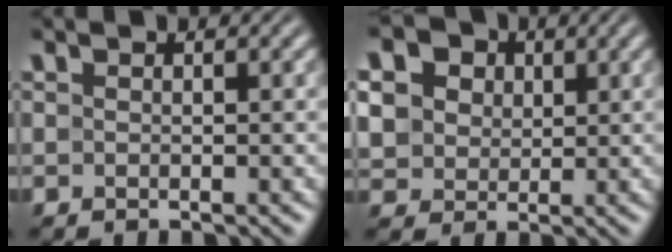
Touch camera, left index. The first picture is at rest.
{"total": 11.4, "force": [4.5, 8.9, 5.4], "torque": [-0.137, 0.027, 0.078]}